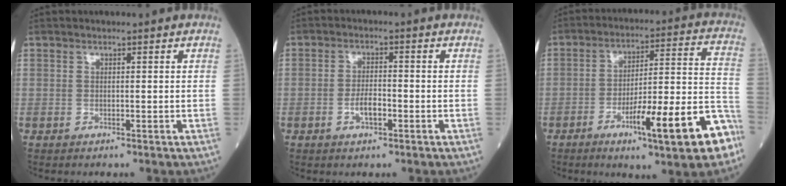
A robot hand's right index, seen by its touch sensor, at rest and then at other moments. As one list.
[{"total": 3.2, "force": [-1.2, 1.1, 2.7], "torque": [-0.052, 0.003, -0.021]}, {"total": 17.6, "force": [-8.6, 1.7, 15.2], "torque": [-0.192, 0.015, -0.118]}]